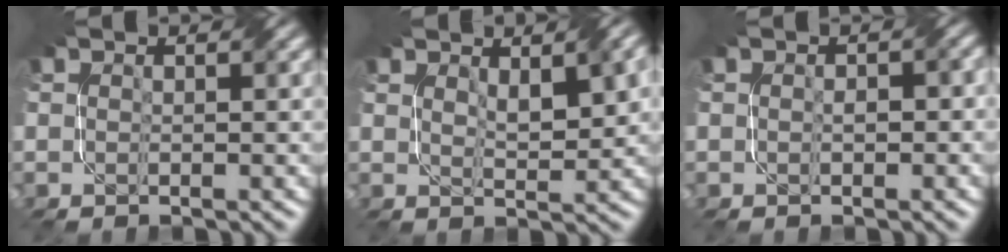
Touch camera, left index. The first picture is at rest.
{"total": 3.9, "force": [1.7, 1.2, 3.3], "torque": [-0.060, 0.000, 0.033]}
{"total": 1.3, "force": [-0.2, 0.6, 1.1], "torque": [-0.017, 0.002, -0.002]}